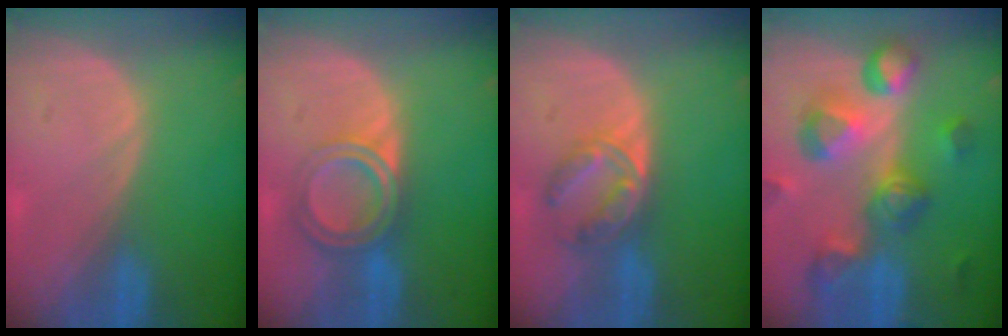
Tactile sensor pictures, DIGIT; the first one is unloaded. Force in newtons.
{"total": 6.4, "press": 5.4, "slide": 3.4}
{"total": 6.3, "press": 5.7, "slide": 2.7}
{"total": 11.0, "press": 9.8, "slide": 4.9}